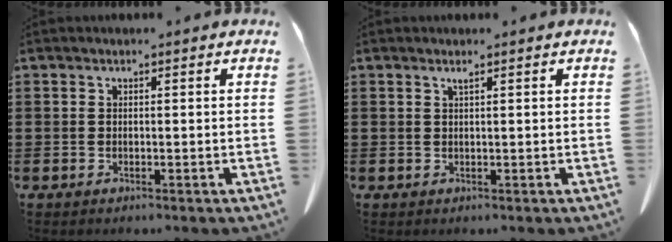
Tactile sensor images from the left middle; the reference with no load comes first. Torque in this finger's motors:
{"motor_torque": [-1.08, 1.06, -0.40, -0.05]}